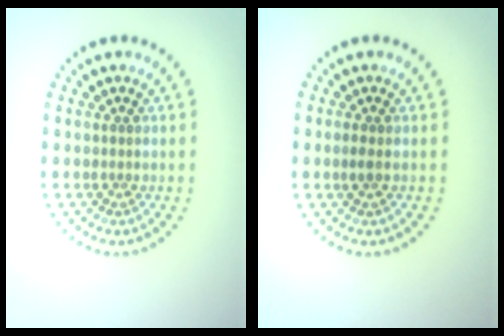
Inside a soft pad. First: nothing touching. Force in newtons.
{"total": 0.9, "press": 0.8, "slide": 0.3}